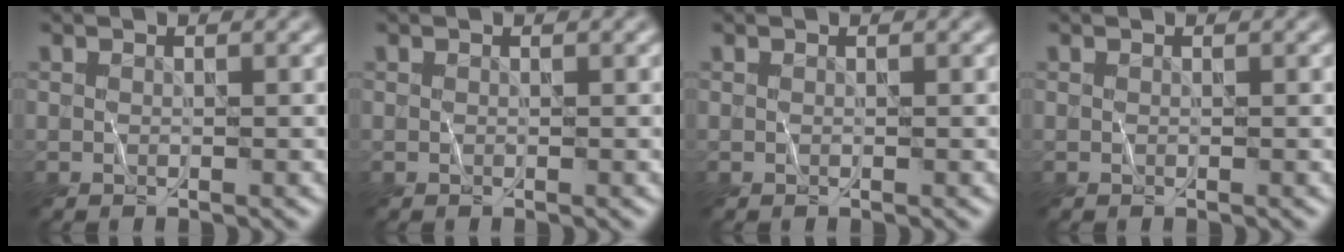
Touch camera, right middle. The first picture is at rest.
{"total": 0.0}
{"total": 0.0}
{"total": 0.0}